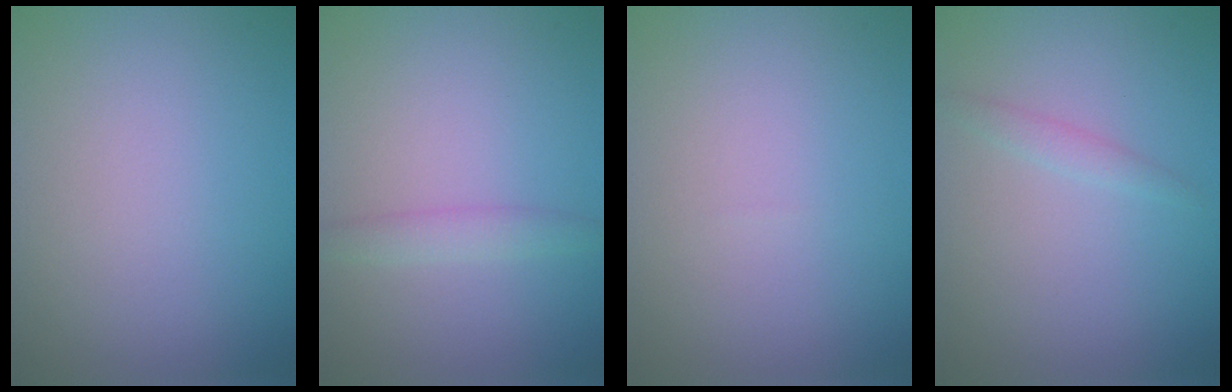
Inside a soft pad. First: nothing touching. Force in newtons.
{"total": 1.6, "press": 1.6, "slide": 0.1}
{"total": 0.0}
{"total": 1.1, "press": 1.1, "slide": 0.1}